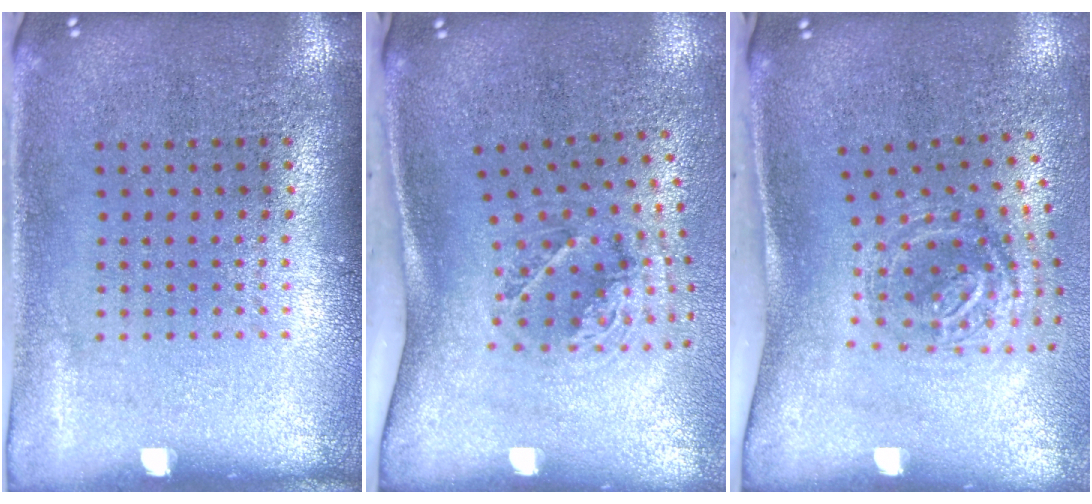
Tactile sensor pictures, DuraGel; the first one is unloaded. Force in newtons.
{"total": 1.9, "press": 1.2, "slide": 1.4}
{"total": 1.9, "press": 1.2, "slide": 1.5}